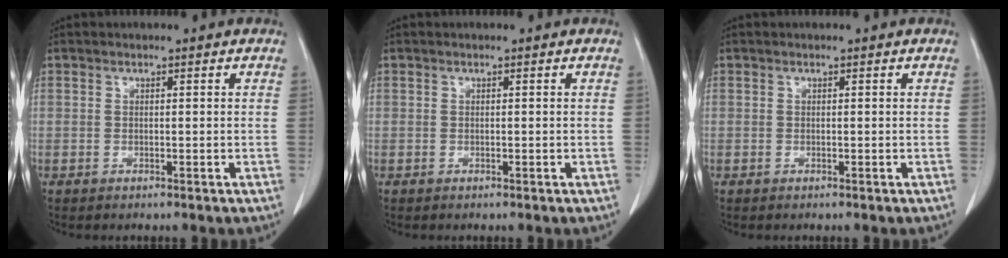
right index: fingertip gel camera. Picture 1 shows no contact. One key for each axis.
{"total": 0.0}
{"total": 0.0}